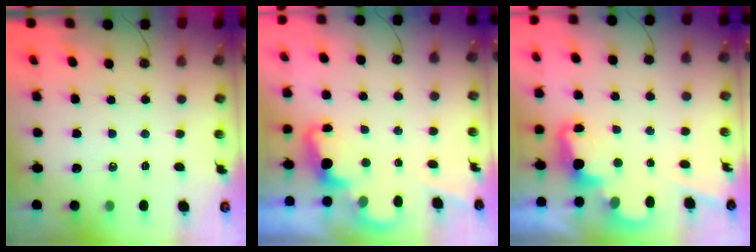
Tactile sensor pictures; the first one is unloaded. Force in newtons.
{"total": 2.4, "press": 2.3, "slide": 0.5}
{"total": 2.4, "press": 2.4, "slide": 0.6}